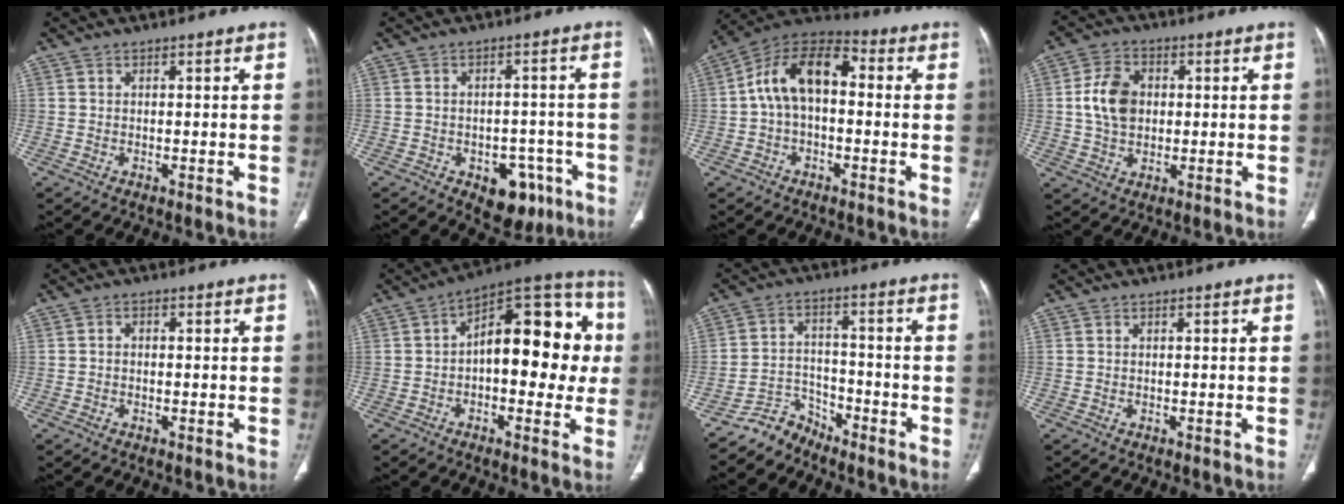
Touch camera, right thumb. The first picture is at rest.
{"total": 9.0, "force": [-4.5, 5.8, 5.3], "torque": [-0.034, 0.029, -0.050]}
{"total": 12.6, "force": [0.5, 7.7, 10.0], "torque": [-0.162, 0.042, -0.006]}
{"total": 8.8, "force": [0.8, 6.5, 5.9], "torque": [-0.093, 0.005, 0.013]}
{"total": 1.0, "force": [-0.2, 0.8, 0.6], "torque": [-0.008, 0.004, -0.006]}
{"total": 20.1, "force": [0.7, 10.5, 17.1], "torque": [-0.193, 0.044, -0.001]}
{"total": 5.8, "force": [-5.3, 2.4, -0.2], "torque": [0.020, 0.053, -0.103]}
{"total": 0.0}